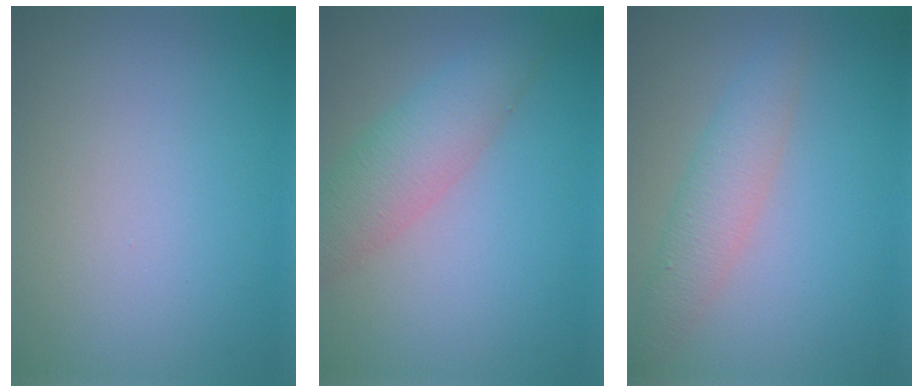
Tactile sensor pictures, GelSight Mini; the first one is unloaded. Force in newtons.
{"total": 4.5, "press": 4.5, "slide": 0.1}
{"total": 3.2, "press": 3.2, "slide": 0.2}